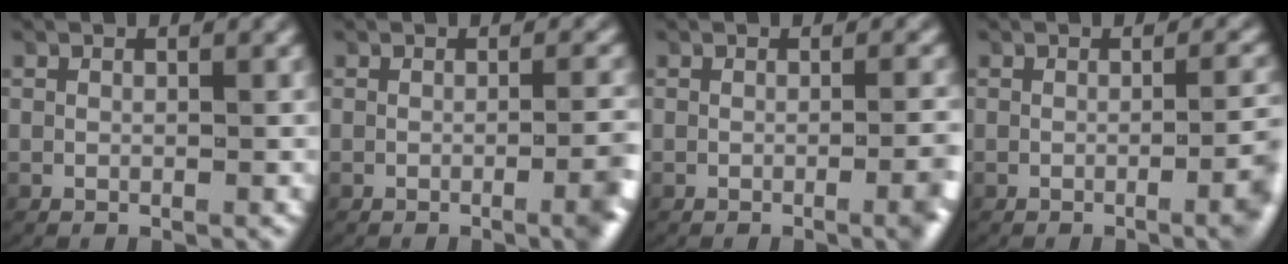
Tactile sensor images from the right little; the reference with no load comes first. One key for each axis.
{"total": 2.7, "fx": -0.8, "fy": 0.3, "fz": 2.6, "tx": -0.026, "ty": 0.005, "tz": -0.017}
{"total": 2.3, "fx": -0.7, "fy": 0.1, "fz": 2.1, "tx": -0.022, "ty": 0.005, "tz": -0.015}
{"total": 3.4, "fx": -0.9, "fy": 0.6, "fz": 3.2, "tx": -0.033, "ty": 0.004, "tz": -0.017}